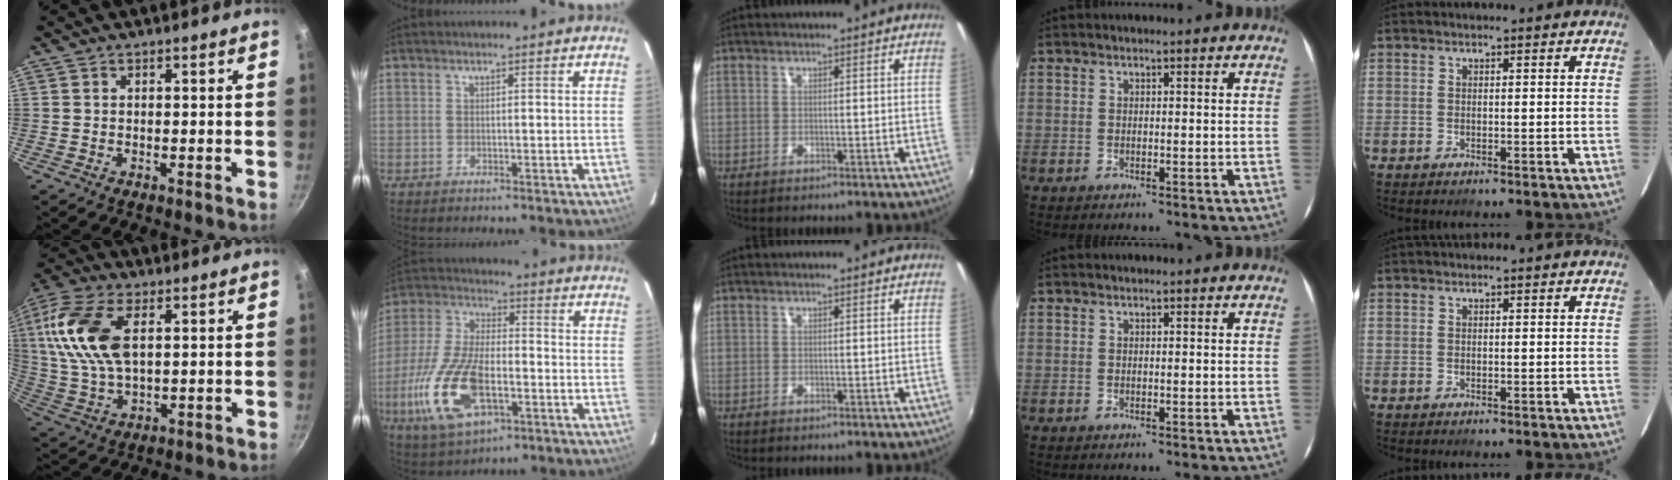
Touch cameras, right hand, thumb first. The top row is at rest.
{"thumb": {"total": 16.0, "force": [4.3, 8.6, 12.8], "torque": [-0.254, -0.004, 0.082]}, "index": {"total": 18.2, "force": [-6.1, 8.6, 14.8], "torque": [-0.332, -0.017, -0.108]}}